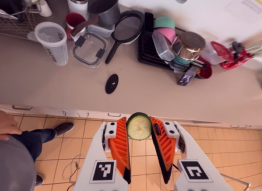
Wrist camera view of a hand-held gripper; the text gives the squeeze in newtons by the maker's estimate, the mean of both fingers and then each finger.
{"total": 5.7, "left": 5.6, "right": 5.9}